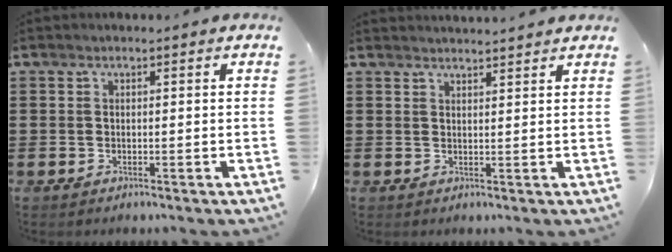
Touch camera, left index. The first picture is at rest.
{"total": 2.0, "force": [2.0, 0.0, -0.2], "torque": [-0.001, -0.003, 0.039]}